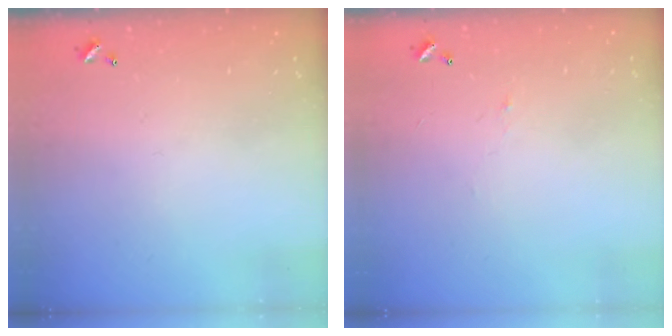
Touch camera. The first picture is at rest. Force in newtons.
{"total": 0.8, "press": 0.6, "slide": 0.6}